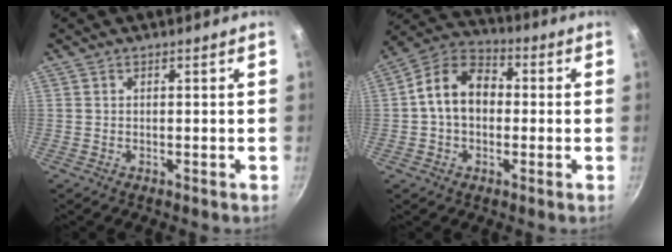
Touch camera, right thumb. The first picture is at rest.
{"total": 11.1, "force": [0.2, 8.2, 7.5], "torque": [-0.098, 0.032, -0.015]}